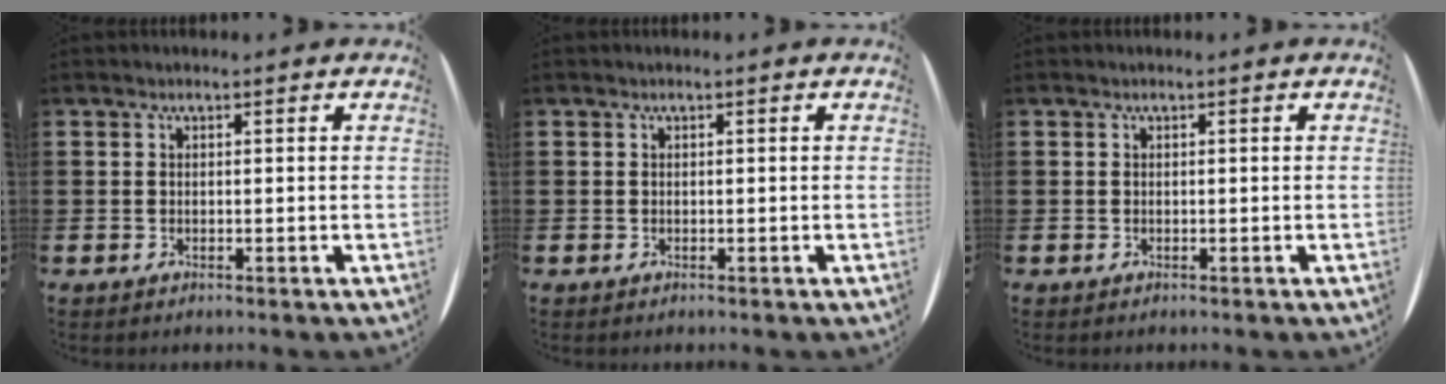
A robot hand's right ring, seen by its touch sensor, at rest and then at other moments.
{"total": 0.0}
{"total": 0.0}